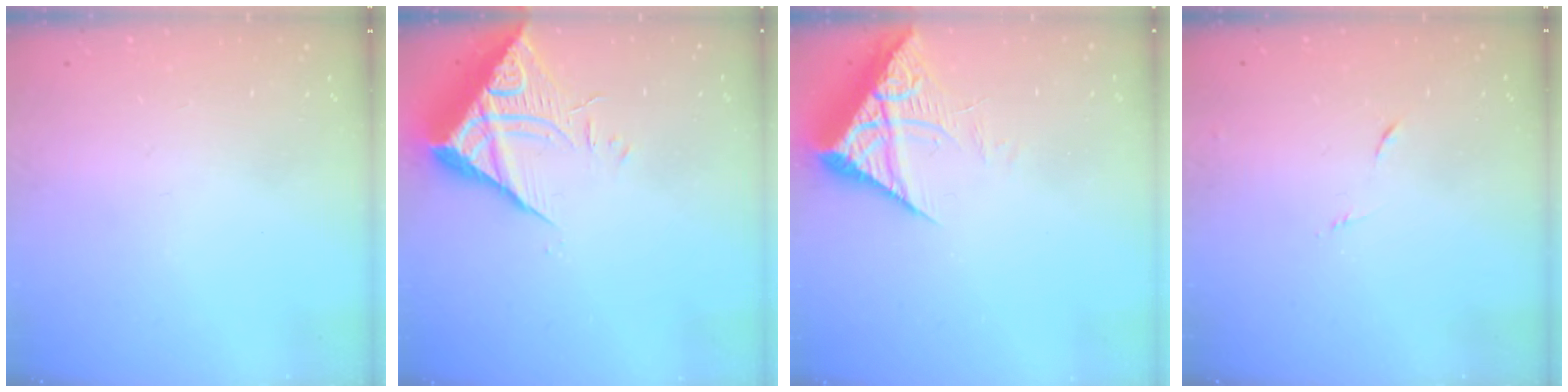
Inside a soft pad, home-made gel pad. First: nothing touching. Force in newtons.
{"total": 10.5, "press": 10.4, "slide": 1.0}
{"total": 7.2, "press": 7.1, "slide": 0.9}
{"total": 5.9, "press": 5.9, "slide": 0.6}